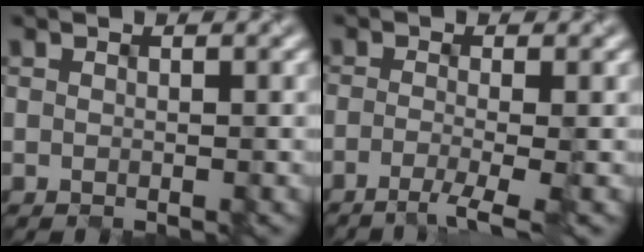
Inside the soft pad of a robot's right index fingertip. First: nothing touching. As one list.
[{"total": 3.0, "force": [-1.8, 0.5, 2.3], "torque": [-0.037, -0.007, -0.037]}]